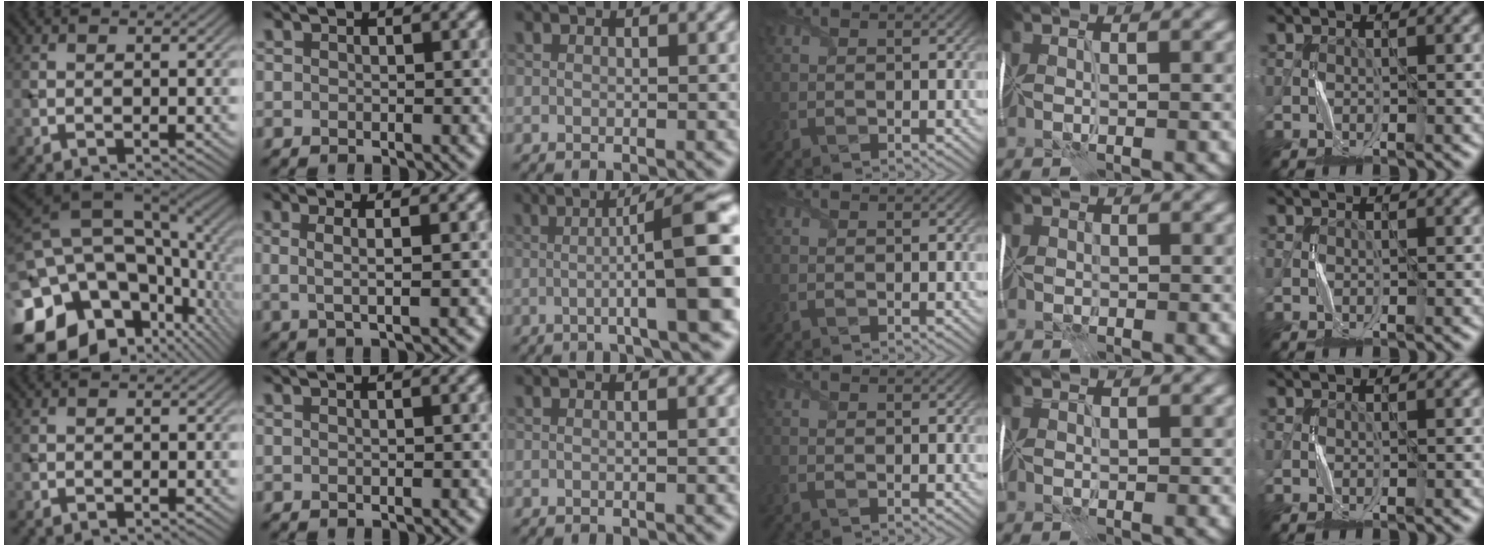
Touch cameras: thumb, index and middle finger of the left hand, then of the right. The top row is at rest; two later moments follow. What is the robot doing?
{"motion": "fold", "object": "memory foam"}